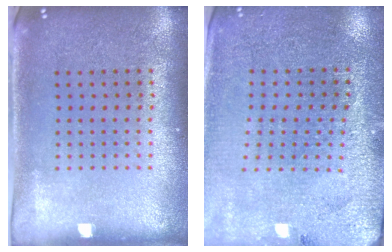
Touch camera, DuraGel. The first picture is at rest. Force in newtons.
{"total": 2.8, "press": 2.8, "slide": 0.3}